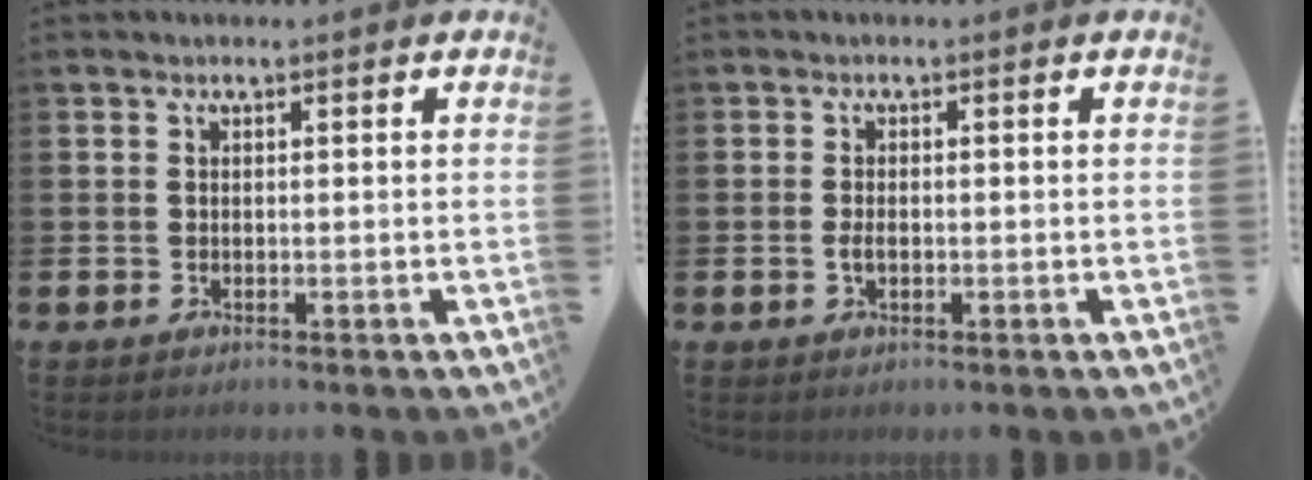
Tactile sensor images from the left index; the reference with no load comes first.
{"total": 1.6, "force": [-0.3, 0.9, 1.2], "torque": [-0.024, 0.004, -0.007]}